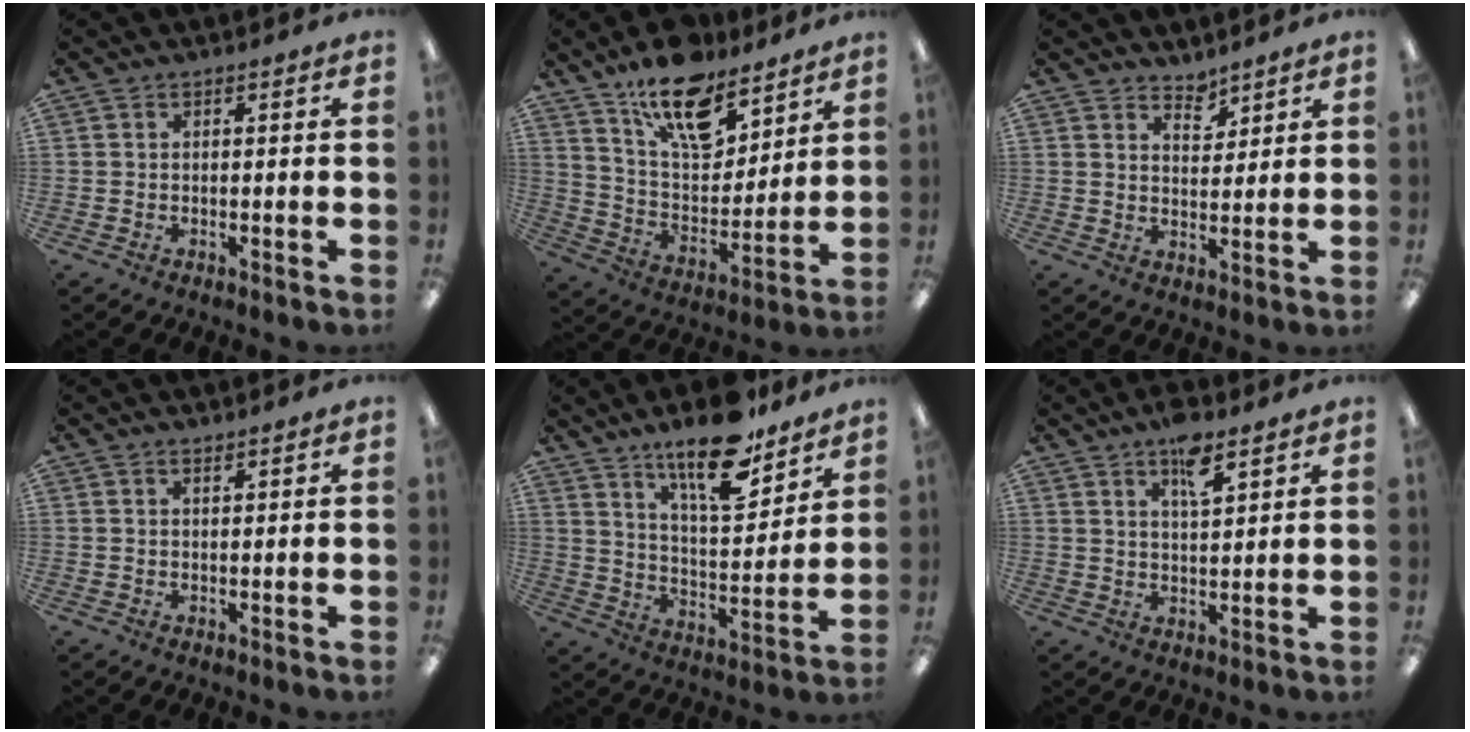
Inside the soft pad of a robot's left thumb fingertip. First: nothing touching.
{"total": 16.7, "force": [12.1, 7.6, 8.7], "torque": [-0.141, -0.072, 0.213]}
{"total": 4.2, "force": [3.9, 1.5, 0.4], "torque": [0.007, -0.031, 0.070]}
{"total": 0.9, "force": [0.9, 0.1, 0.1], "torque": [-0.003, -0.001, 0.018]}
{"total": 17.0, "force": [12.7, 5.4, 9.9], "torque": [-0.153, -0.079, 0.212]}
{"total": 7.2, "force": [4.9, 2.3, 4.8], "torque": [-0.067, -0.025, 0.079]}